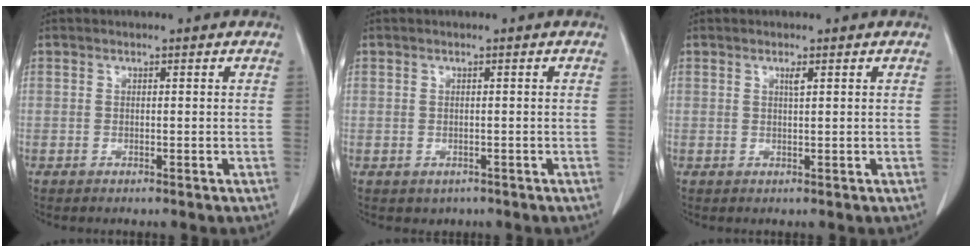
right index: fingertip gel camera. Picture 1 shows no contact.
{"total": 1.5, "force": [-0.7, 1.3, 0.2], "torque": [-0.003, 0.002, -0.004]}
{"total": 0.9, "force": [0.5, -0.1, 0.8], "torque": [-0.016, -0.002, 0.009]}